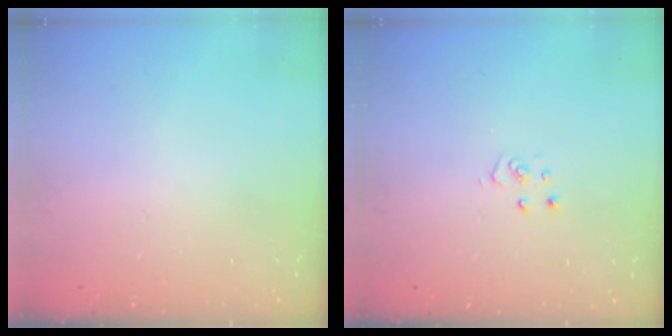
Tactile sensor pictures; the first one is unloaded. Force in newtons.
{"total": 3.9, "press": 3.9, "slide": 0.2}